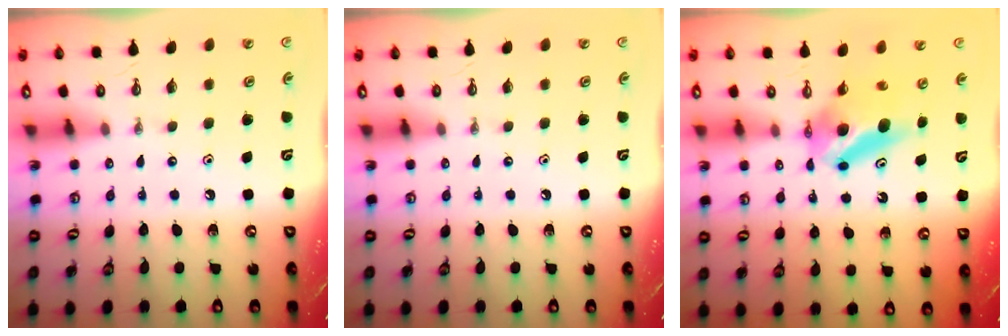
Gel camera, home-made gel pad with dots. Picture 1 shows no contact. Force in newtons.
{"total": 0.0}
{"total": 8.5, "press": 5.4, "slide": 6.5}